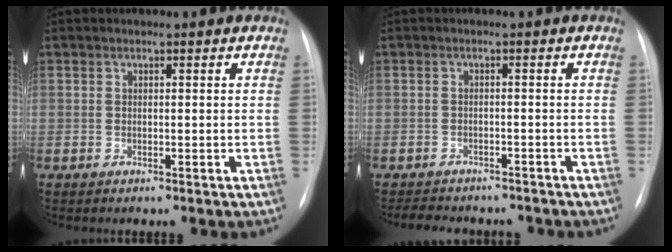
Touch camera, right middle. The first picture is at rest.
{"total": 8.7, "force": [-7.8, 2.9, 2.7], "torque": [-0.047, 0.002, -0.096]}